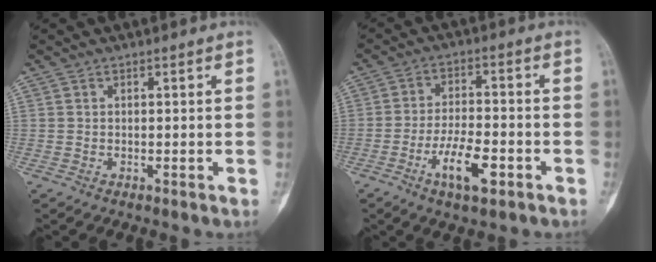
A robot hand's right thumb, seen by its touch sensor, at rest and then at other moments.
{"total": 8.9, "force": [-4.1, 3.2, 7.2], "torque": [-0.132, 0.018, -0.071]}